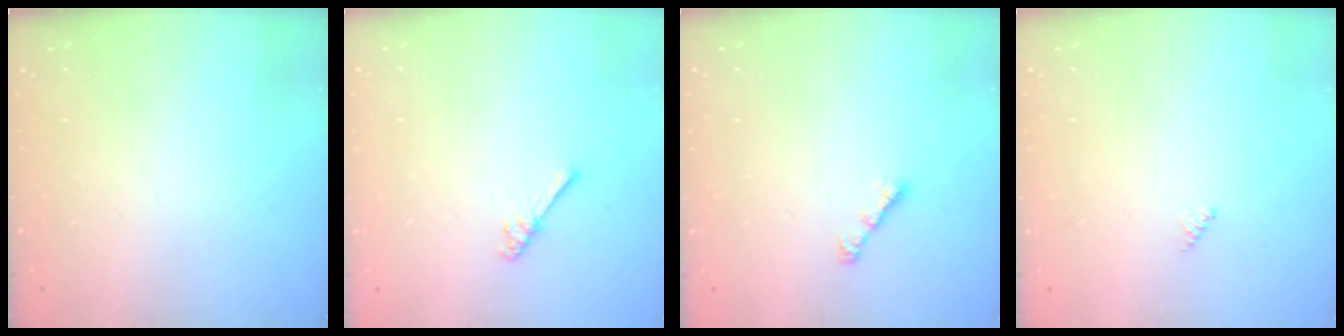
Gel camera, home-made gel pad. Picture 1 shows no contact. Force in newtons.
{"total": 2.9, "press": 2.9, "slide": 0.4}
{"total": 2.6, "press": 2.5, "slide": 0.7}
{"total": 2.0, "press": 2.0, "slide": 0.2}